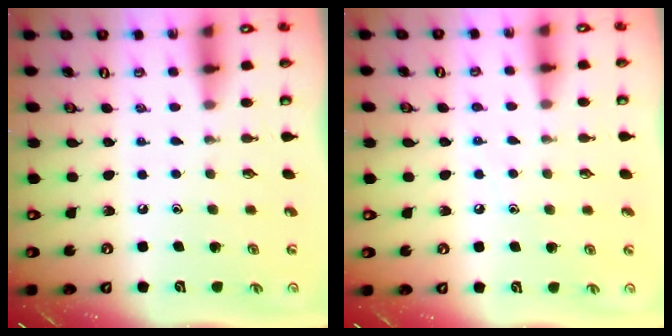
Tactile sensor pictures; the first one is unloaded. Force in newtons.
{"total": 4.6, "press": 4.5, "slide": 0.5}